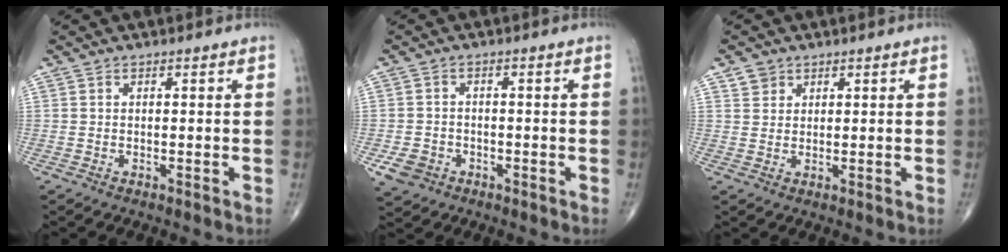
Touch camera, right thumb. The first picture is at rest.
{"total": 4.5, "force": [-2.0, 3.7, 1.6], "torque": [-0.026, 0.008, -0.030]}
{"total": 2.5, "force": [1.5, 1.9, 0.3], "torque": [0.011, -0.006, 0.020]}